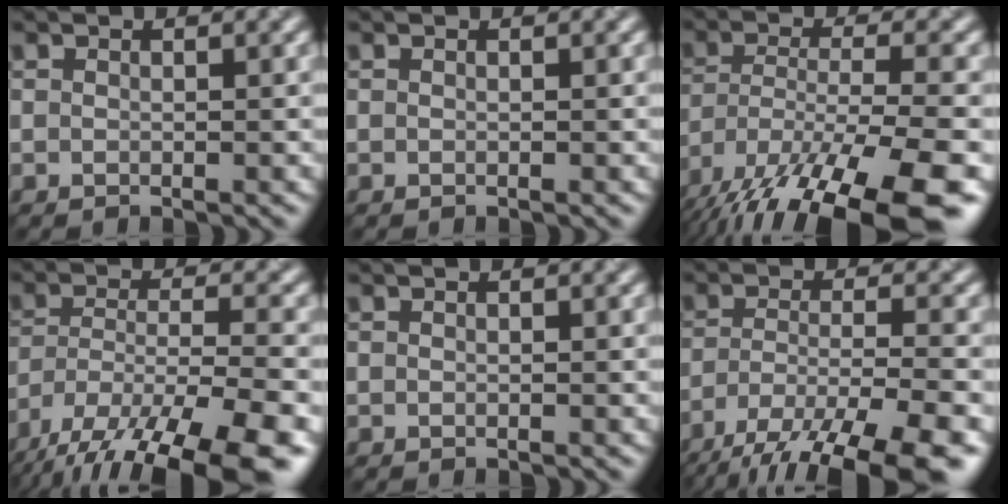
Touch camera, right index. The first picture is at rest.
{"total": 0.0}
{"total": 14.7, "force": [-10.0, 5.3, 9.3], "torque": [-0.199, -0.040, -0.143]}
{"total": 15.7, "force": [-11.3, 6.2, 9.1], "torque": [-0.177, -0.042, -0.152]}
{"total": 0.0}
{"total": 13.4, "force": [-10.1, 4.1, 7.7], "torque": [-0.142, -0.037, -0.143]}